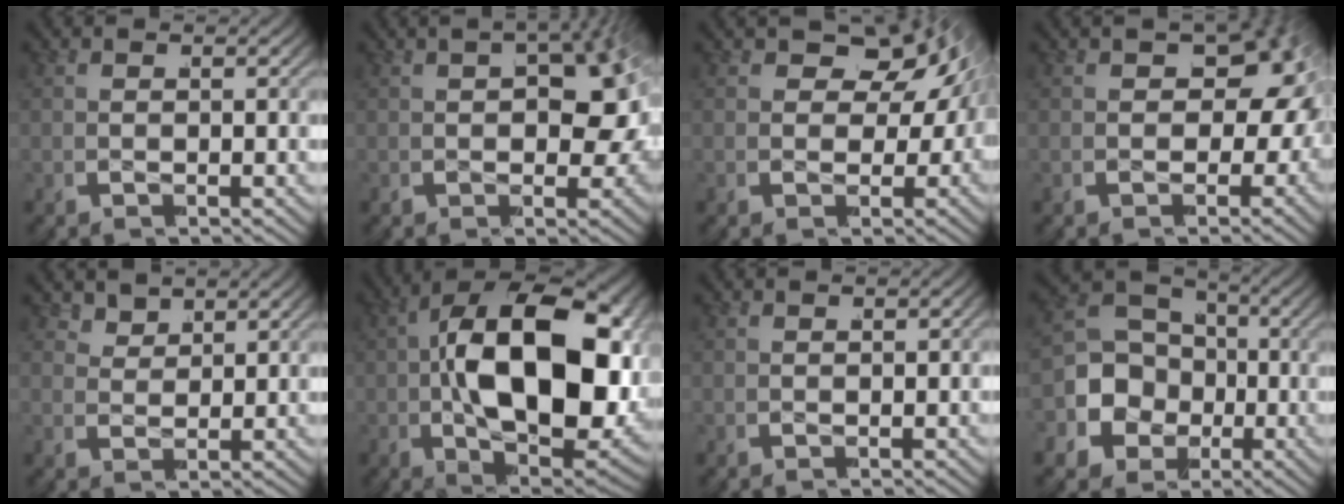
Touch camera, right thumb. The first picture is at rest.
{"total": 8.6, "force": [-0.2, 4.3, 7.5], "torque": [-0.092, -0.010, 0.006]}
{"total": 8.8, "force": [1.8, 5.7, 6.4], "torque": [-0.088, 0.001, 0.023]}
{"total": 11.2, "force": [0.7, 7.5, 8.3], "torque": [-0.112, -0.013, 0.014]}
{"total": 2.2, "force": [2.0, 0.8, 0.3], "torque": [-0.006, 0.001, 0.035]}
{"total": 23.7, "force": [-1.3, 13.6, 19.4], "torque": [-0.347, -0.058, 0.006]}
{"total": 0.0}
{"total": 11.8, "force": [0.0, 9.5, 6.9], "torque": [-0.147, -0.017, -0.002]}